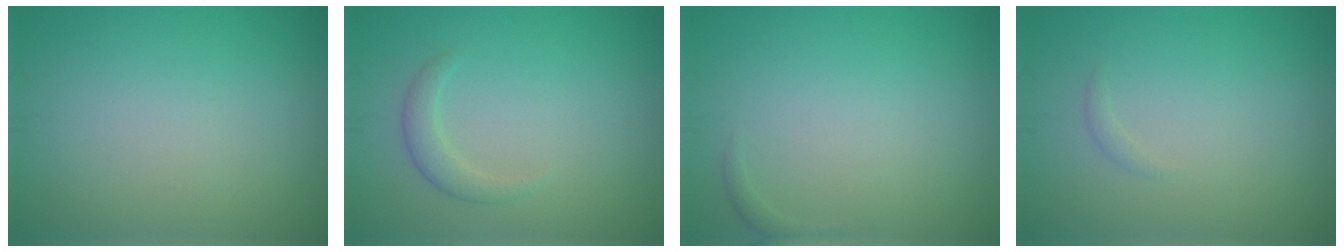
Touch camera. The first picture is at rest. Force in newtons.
{"total": 1.6, "press": 1.6, "slide": 0.1}
{"total": 0.5, "press": 0.5, "slide": 0.1}
{"total": 0.5, "press": 0.5, "slide": 0.0}